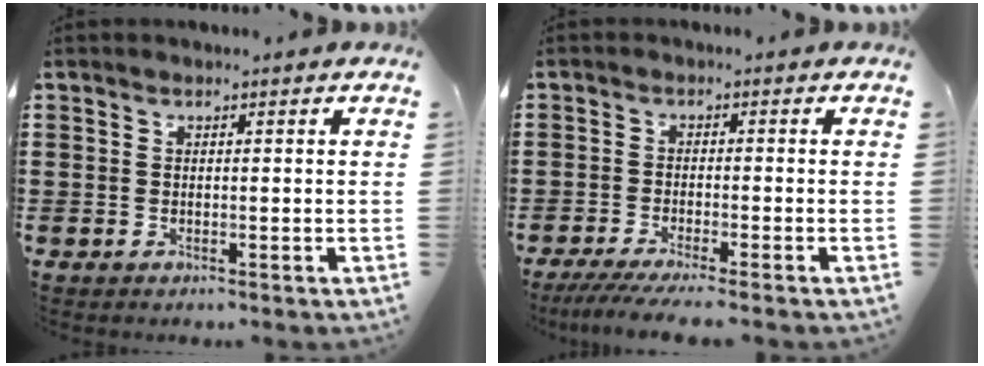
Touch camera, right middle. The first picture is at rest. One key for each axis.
{"total": 3.2, "fx": -2.8, "fy": -0.2, "fz": 1.6, "tx": -0.033, "ty": -0.010, "tz": -0.054}